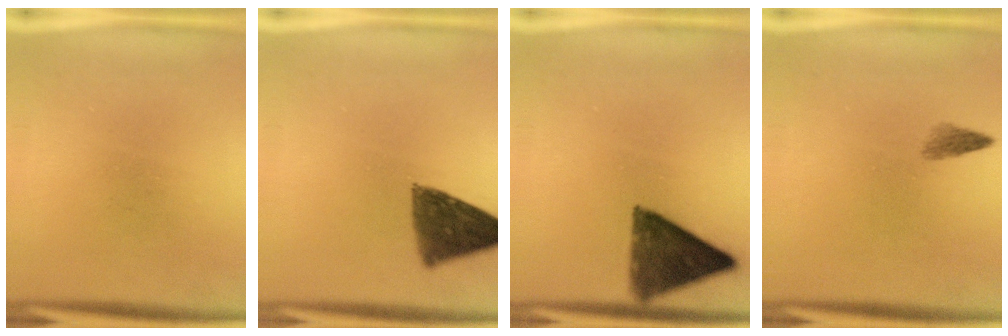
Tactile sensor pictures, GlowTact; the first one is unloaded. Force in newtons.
{"total": 9.8}
{"total": 11.2}
{"total": 1.5}